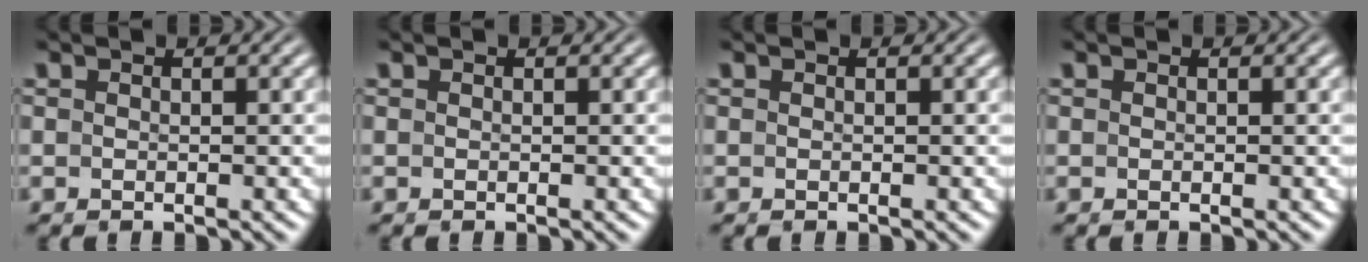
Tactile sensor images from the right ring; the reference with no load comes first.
{"total": 1.5, "force": [-0.3, -1.4, -0.4], "torque": [0.017, -0.010, 0.006]}
{"total": 0.0}
{"total": 0.0}